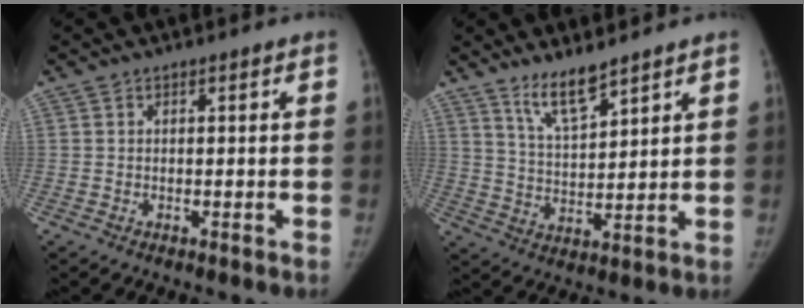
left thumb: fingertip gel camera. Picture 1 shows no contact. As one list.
[{"total": 7.1, "force": [5.7, 1.4, 4.1], "torque": [-0.068, -0.047, 0.114]}]